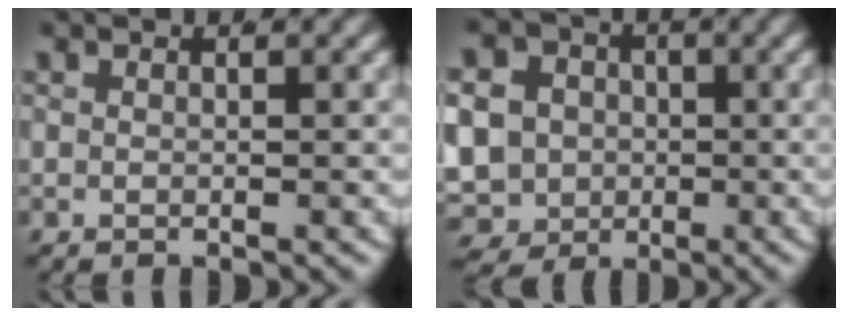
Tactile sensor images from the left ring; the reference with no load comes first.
{"total": 15.7, "force": [-3.5, 14.5, 4.9], "torque": [-0.136, -0.058, -0.074]}